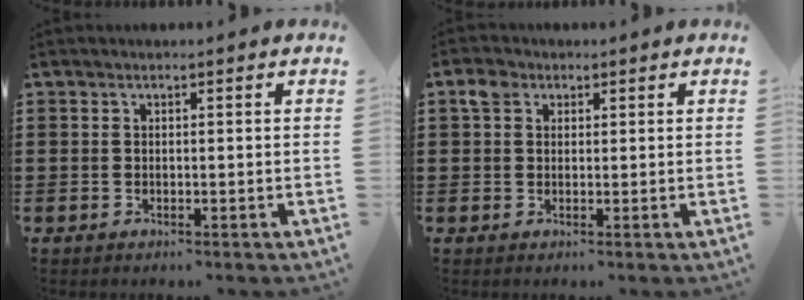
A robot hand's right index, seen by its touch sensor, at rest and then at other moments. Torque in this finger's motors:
{"motor_torque": [0.24, -0.01, 0.04, 0.03]}